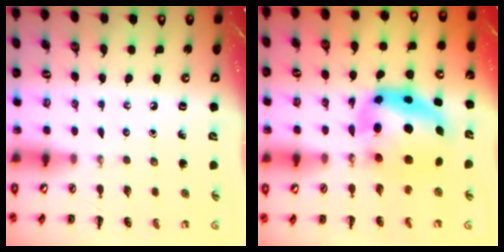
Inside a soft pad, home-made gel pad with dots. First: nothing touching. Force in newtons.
{"total": 8.3, "press": 8.1, "slide": 1.9}